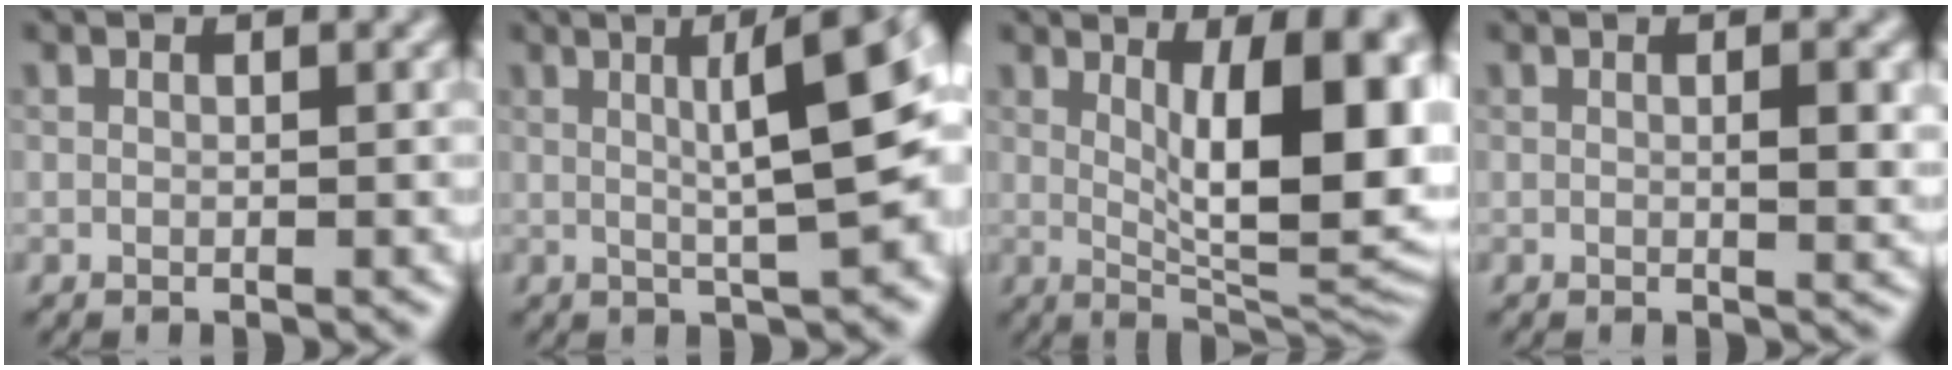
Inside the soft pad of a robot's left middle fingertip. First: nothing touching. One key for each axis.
{"total": 9.3, "fx": 1.7, "fy": 1.7, "fz": 9.0, "tx": -0.107, "ty": 0.021, "tz": 0.023}
{"total": 12.7, "fx": 2.1, "fy": 4.3, "fz": 11.8, "tx": -0.131, "ty": -0.003, "tz": 0.032}
{"total": 2.1, "fx": 0.2, "fy": 0.5, "fz": 2.1, "tx": -0.030, "ty": -0.003, "tz": 0.003}